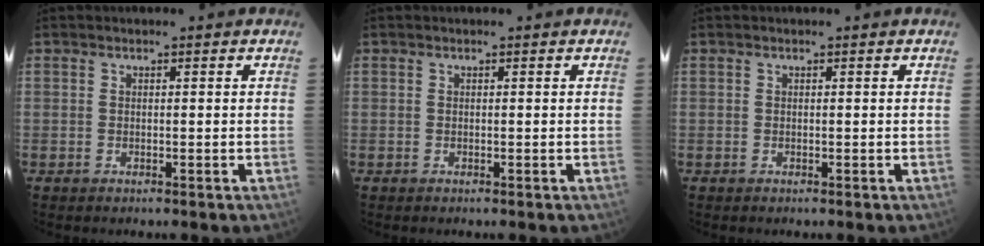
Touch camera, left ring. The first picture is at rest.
{"total": 0.0}
{"total": 0.0}